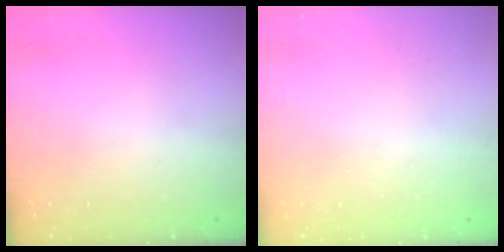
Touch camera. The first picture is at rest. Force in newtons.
{"total": 2.4, "press": 2.4, "slide": 0.2}